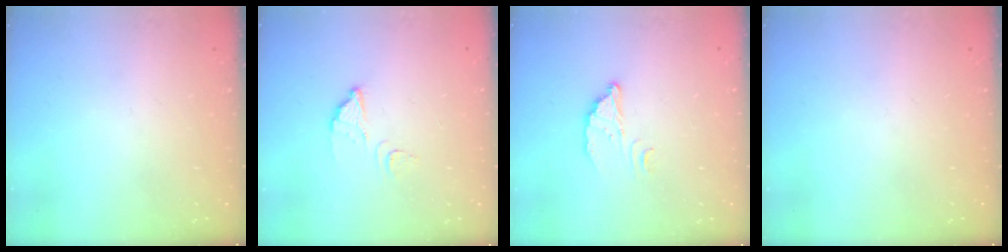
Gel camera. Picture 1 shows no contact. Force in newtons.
{"total": 2.5, "press": 2.5, "slide": 0.2}
{"total": 3.4, "press": 3.4, "slide": 0.1}
{"total": 0.0}